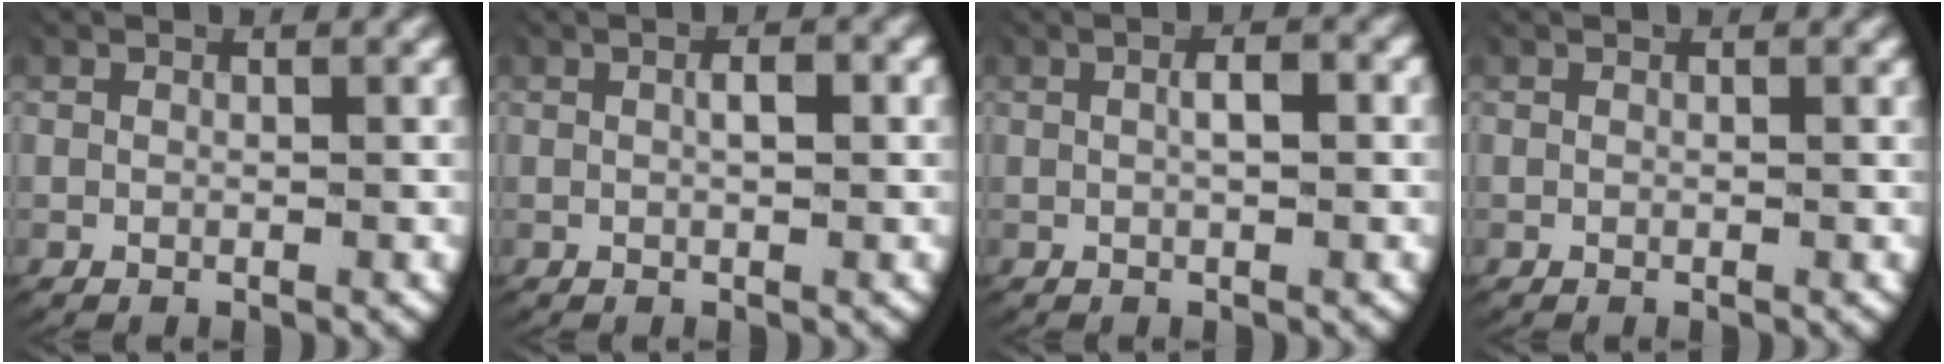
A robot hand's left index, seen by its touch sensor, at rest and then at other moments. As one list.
[{"total": 1.6, "force": [0.1, 0.5, 1.5], "torque": [-0.018, 0.002, 0.003]}, {"total": 1.9, "force": [0.1, 0.6, 1.8], "torque": [-0.024, 0.004, 0.000]}, {"total": 0.0}]